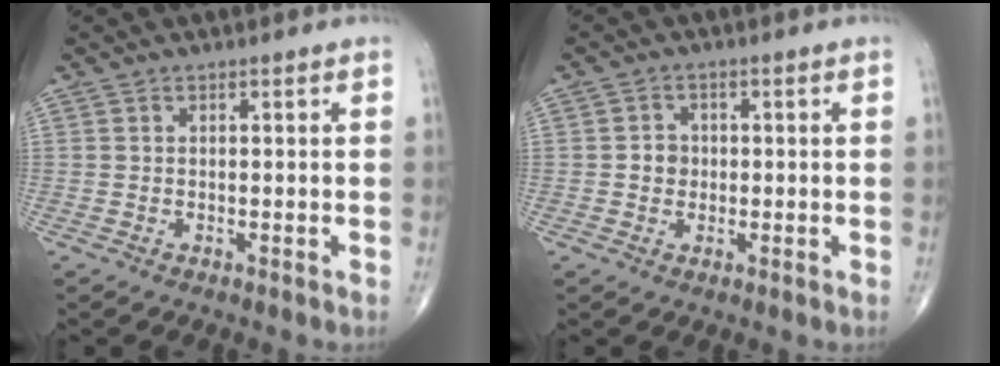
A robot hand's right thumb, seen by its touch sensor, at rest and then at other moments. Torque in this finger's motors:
{"motor_torque": [-0.11, 0.79, 0.23, -0.10, -0.03]}